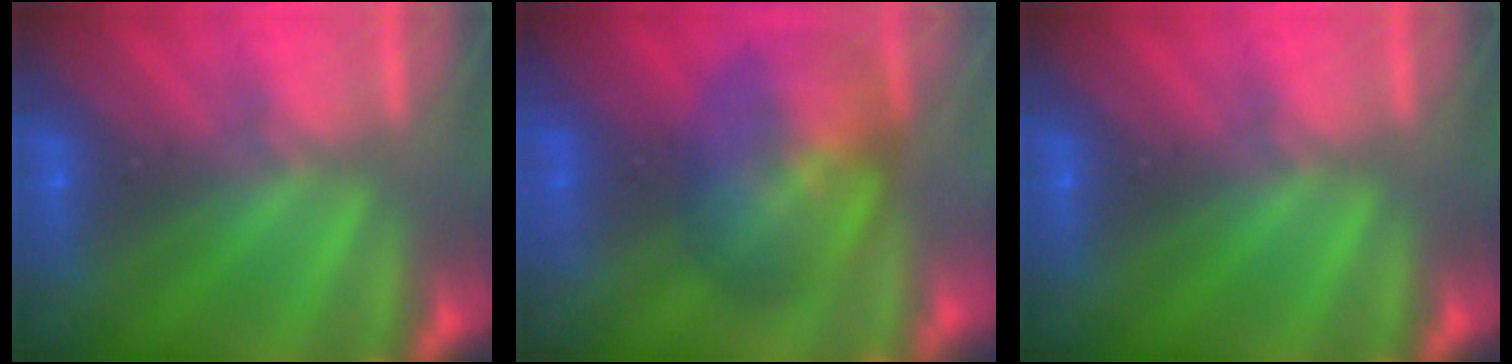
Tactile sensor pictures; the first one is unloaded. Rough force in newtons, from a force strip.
{"total": 8.1}
{"total": 0.0}